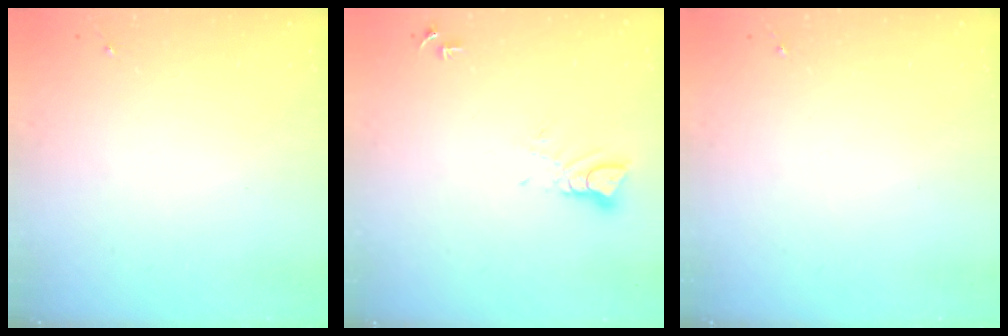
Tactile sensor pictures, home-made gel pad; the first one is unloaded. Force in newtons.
{"total": 3.8, "press": 3.8, "slide": 0.2}
{"total": 0.0}